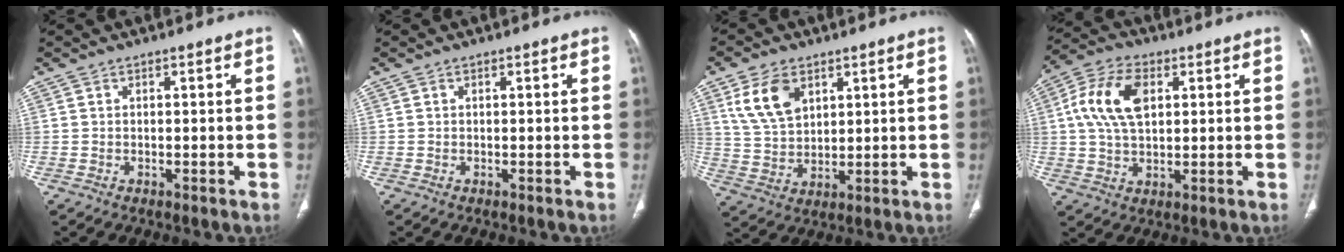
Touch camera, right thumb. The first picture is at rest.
{"total": 0.0}
{"total": 9.9, "force": [4.6, 6.3, 6.2], "torque": [-0.103, -0.015, 0.098]}
{"total": 12.1, "force": [2.8, 7.2, 9.4], "torque": [-0.180, 0.010, 0.049]}